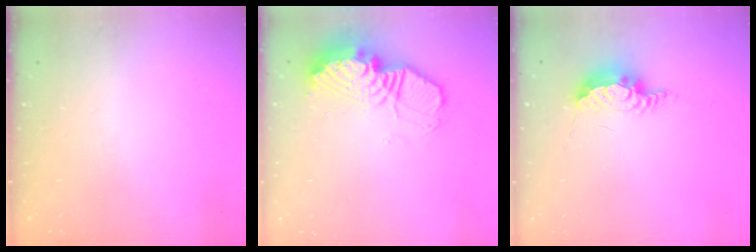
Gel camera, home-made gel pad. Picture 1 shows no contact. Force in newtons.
{"total": 18.1, "press": 16.9, "slide": 6.5}
{"total": 7.4, "press": 7.1, "slide": 1.9}